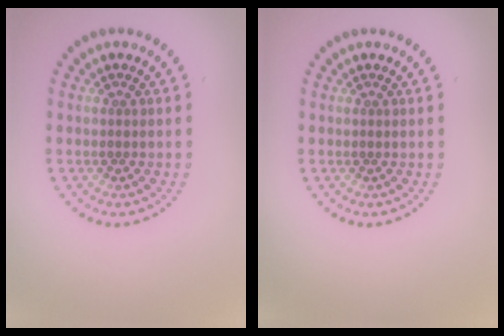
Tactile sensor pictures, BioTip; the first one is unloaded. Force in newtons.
{"total": 0.0}